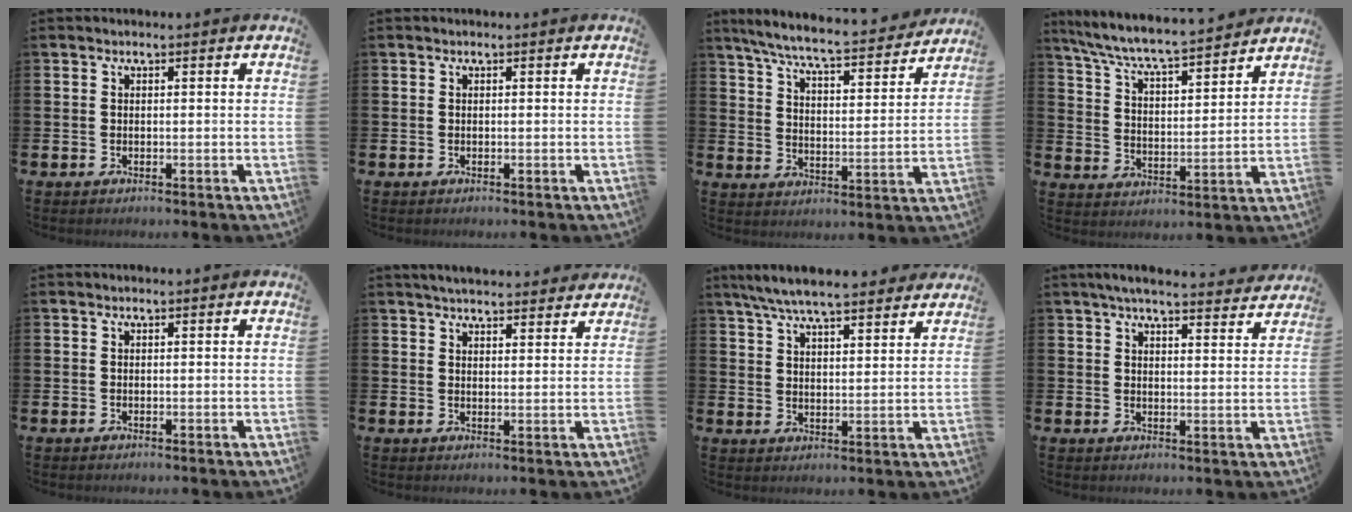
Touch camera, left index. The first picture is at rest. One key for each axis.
{"total": 0.0}
{"total": 7.5, "fx": 6.9, "fy": 0.5, "fz": 2.9, "tx": -0.084, "ty": -0.046, "tz": 0.116}
{"total": 7.2, "fx": 6.9, "fy": 0.2, "fz": 2.1, "tx": -0.072, "ty": -0.055, "tz": 0.118}
{"total": 0.0}
{"total": 4.2, "fx": 4.1, "fy": 0.6, "fz": 0.6, "tx": -0.016, "ty": -0.019, "tz": 0.075}
{"total": 7.3, "fx": 6.9, "fy": 0.9, "fz": 2.3, "tx": -0.062, "ty": -0.032, "tz": 0.124}
{"total": 5.3, "fx": 4.9, "fy": 0.4, "fz": 1.8, "tx": -0.034, "ty": -0.026, "tz": 0.085}